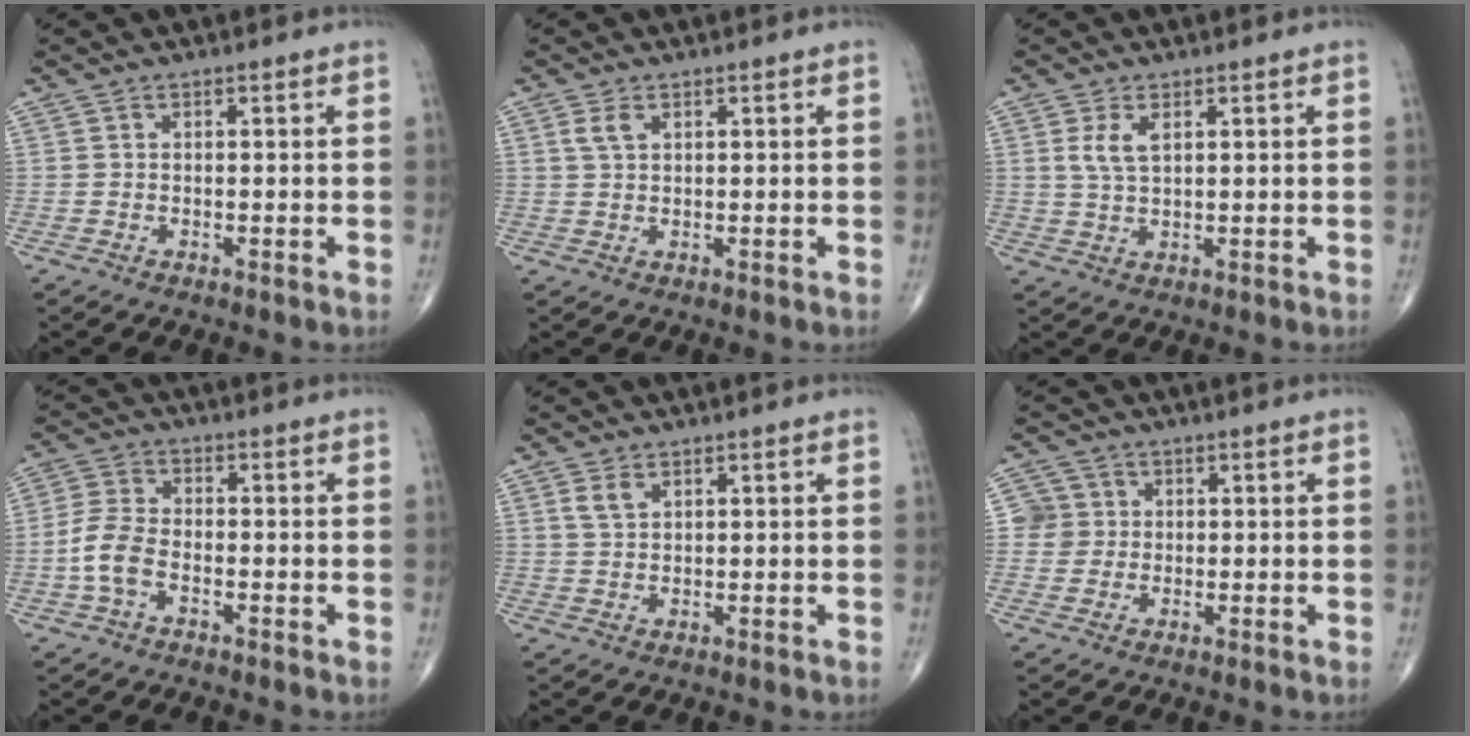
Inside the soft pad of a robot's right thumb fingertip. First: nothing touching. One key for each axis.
{"total": 2.3, "fx": 1.1, "fy": 1.2, "fz": 1.6, "tx": -0.035, "ty": 0.004, "tz": 0.026}
{"total": 3.8, "fx": 1.4, "fy": 1.7, "fz": 3.1, "tx": -0.064, "ty": -0.003, "tz": 0.033}
{"total": 6.0, "fx": -2.1, "fy": 3.3, "fz": 4.5, "tx": -0.102, "ty": 0.020, "tz": -0.047}
{"total": 2.4, "fx": 1.3, "fy": 1.4, "fz": 1.5, "tx": -0.029, "ty": -0.001, "tz": 0.031}
{"total": 3.6, "fx": 0.3, "fy": 3.6, "fz": 0.0, "tx": 0.028, "ty": 0.007, "tz": 0.001}